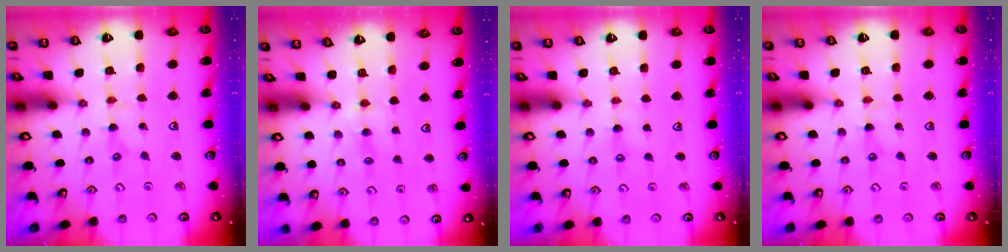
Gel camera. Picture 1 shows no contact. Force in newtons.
{"total": 3.2, "press": 3.2, "slide": 0.4}
{"total": 2.3, "press": 2.3, "slide": 0.4}
{"total": 0.0}